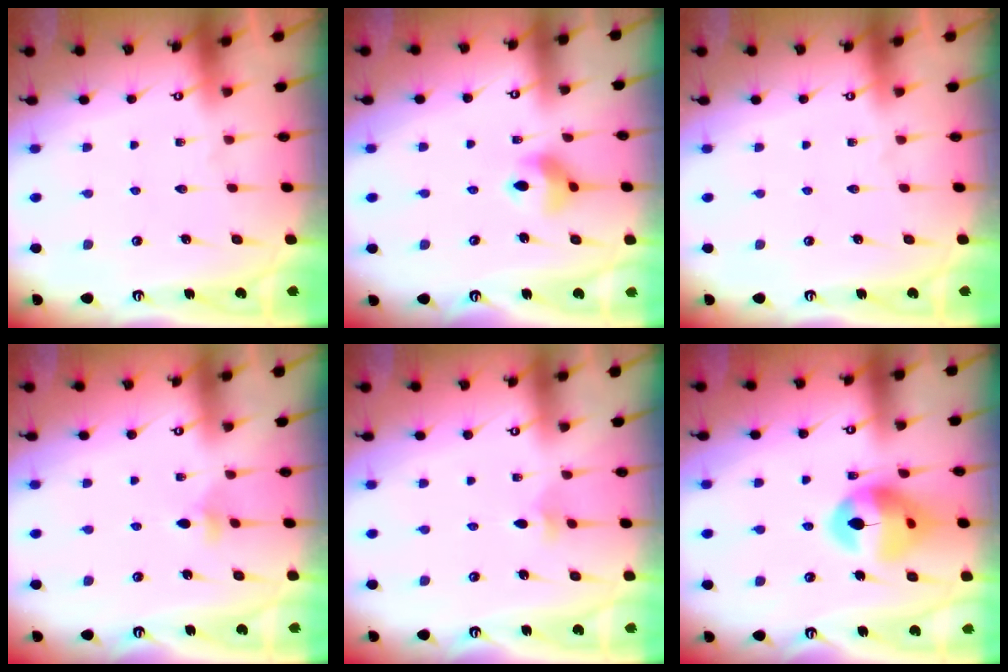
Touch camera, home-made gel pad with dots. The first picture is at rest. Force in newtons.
{"total": 8.9, "press": 8.8, "slide": 1.2}
{"total": 0.0}
{"total": 4.3, "press": 4.2, "slide": 0.8}
{"total": 3.2, "press": 3.1, "slide": 0.8}
{"total": 16.3, "press": 16.2, "slide": 2.0}